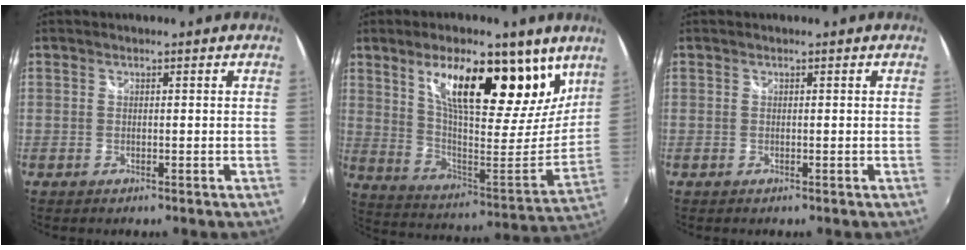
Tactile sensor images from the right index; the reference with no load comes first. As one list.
[{"total": 24.3, "force": [14.3, 8.9, 17.4], "torque": [-0.267, 0.001, 0.246]}, {"total": 0.0}]